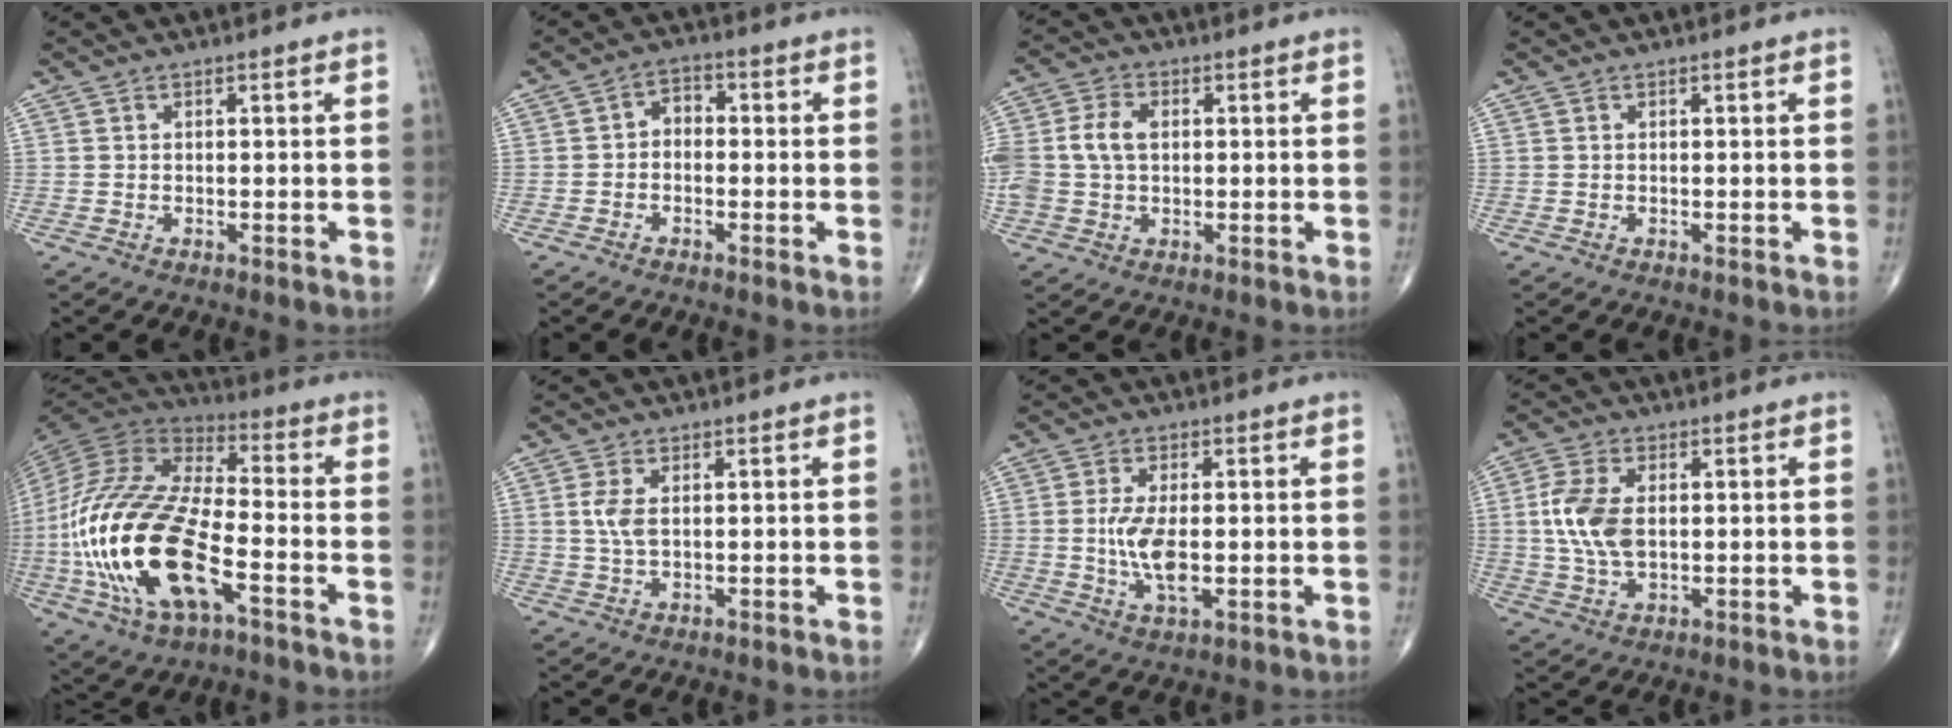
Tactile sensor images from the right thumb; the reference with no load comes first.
{"total": 3.5, "force": [-0.6, 2.6, 2.3], "torque": [-0.018, 0.020, -0.024]}
{"total": 8.5, "force": [0.8, 6.1, 5.9], "torque": [-0.129, 0.018, 0.017]}
{"total": 0.0}
{"total": 27.6, "force": [-7.9, 12.4, 23.4], "torque": [-0.541, 0.008, -0.141]}
{"total": 3.5, "force": [0.6, 1.6, 3.0], "torque": [-0.071, 0.000, 0.015]}
{"total": 7.7, "force": [-0.5, 3.2, 6.9], "torque": [-0.142, -0.011, -0.007]}
{"total": 8.9, "force": [0.7, 5.0, 7.3], "torque": [-0.163, 0.000, 0.017]}